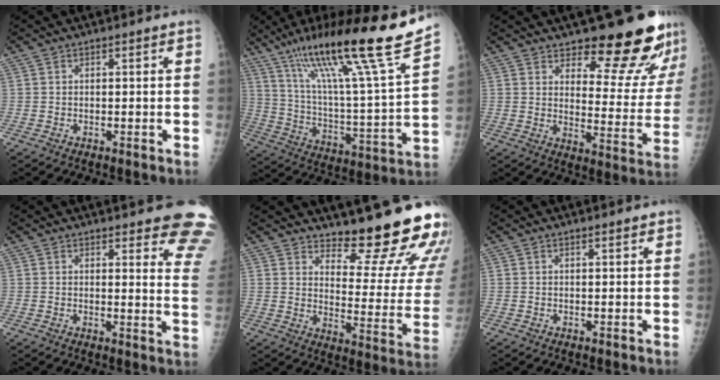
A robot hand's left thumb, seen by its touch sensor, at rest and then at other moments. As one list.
[{"total": 27.0, "force": [18.2, 1.3, 19.9], "torque": [-0.307, -0.064, 0.306]}, {"total": 17.0, "force": [14.1, 4.6, 8.2], "torque": [-0.060, -0.121, 0.180]}, {"total": 12.9, "force": [11.0, 3.0, 6.0], "torque": [-0.027, -0.077, 0.098]}, {"total": 18.6, "force": [15.9, 3.7, 9.0], "torque": [-0.079, -0.163, 0.204]}, {"total": 1.0, "force": [0.8, 0.2, 0.6], "torque": [-0.007, -0.003, 0.012]}]